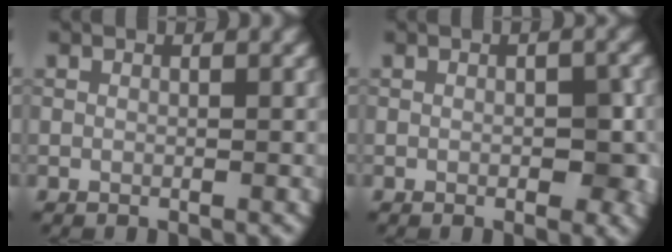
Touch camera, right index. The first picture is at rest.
{"total": 3.1, "force": [-0.6, 1.5, 2.7], "torque": [-0.026, 0.001, -0.008]}